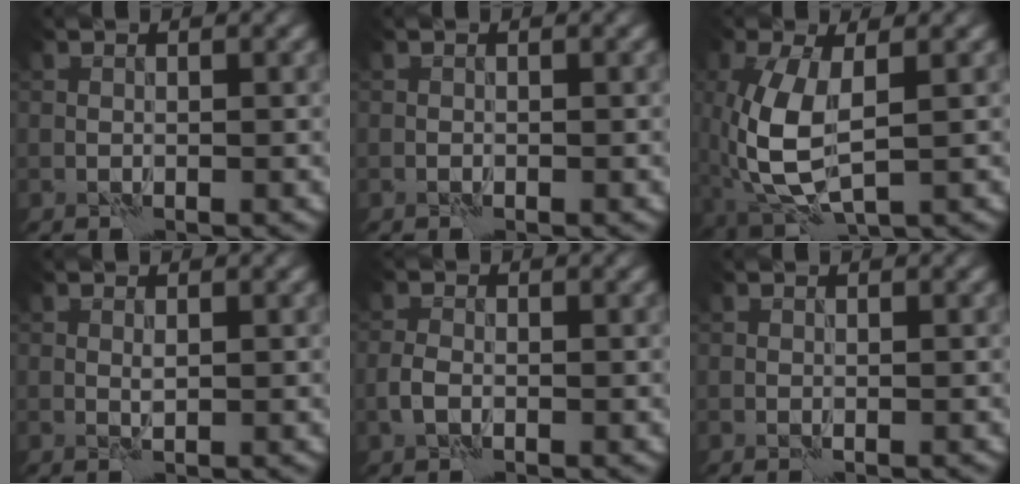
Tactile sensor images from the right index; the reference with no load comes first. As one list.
[{"total": 0.0}, {"total": 7.3, "force": [-0.2, 3.5, 6.4], "torque": [-0.160, -0.003, -0.001]}, {"total": 0.6, "force": [0.2, 0.1, 0.6], "torque": [-0.014, -0.001, 0.003]}, {"total": 1.7, "force": [-0.7, 1.0, 1.2], "torque": [-0.027, 0.003, -0.020]}, {"total": 0.5, "force": [-0.4, -0.1, 0.4], "torque": [-0.005, 0.001, -0.006]}]